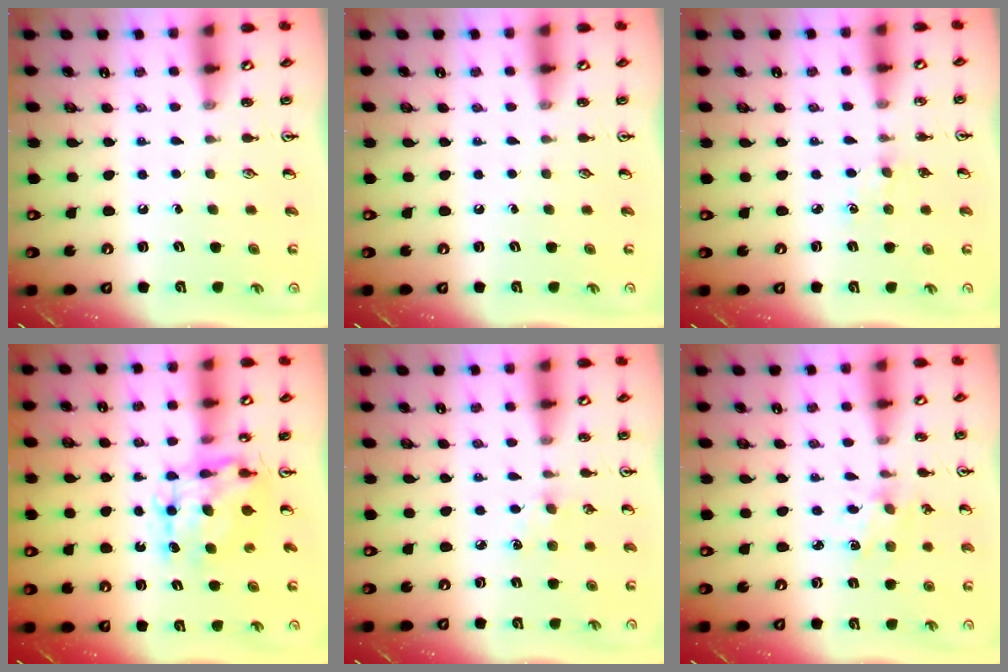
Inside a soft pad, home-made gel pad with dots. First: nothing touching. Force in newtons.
{"total": 0.0}
{"total": 2.8, "press": 2.7, "slide": 0.4}
{"total": 8.4, "press": 8.4, "slide": 0.7}
{"total": 4.5, "press": 4.4, "slide": 0.6}
{"total": 2.4, "press": 2.4, "slide": 0.0}